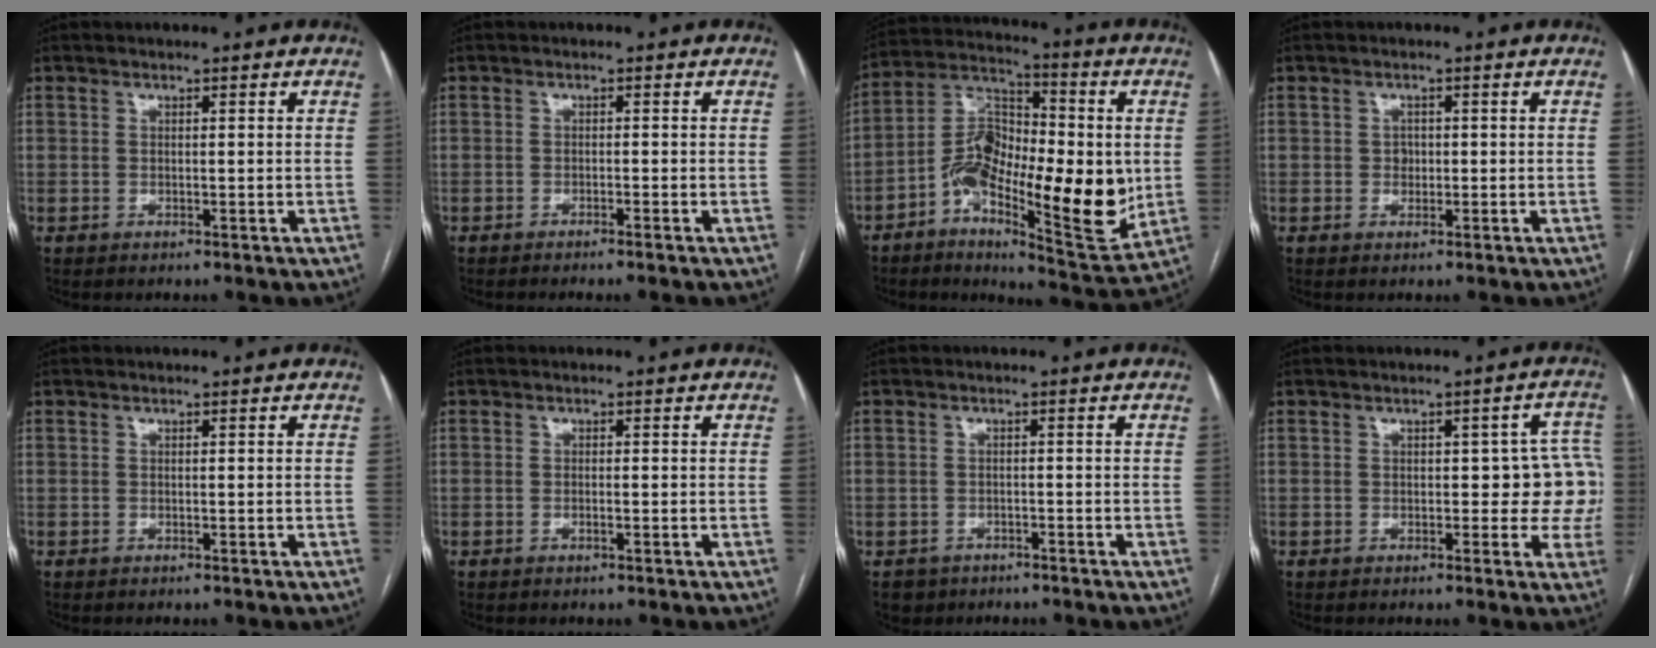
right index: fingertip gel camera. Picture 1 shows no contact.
{"total": 2.0, "force": [-1.6, -0.4, 1.1], "torque": [-0.016, 0.003, -0.022]}
{"total": 18.8, "force": [-3.2, 6.9, 17.2], "torque": [-0.302, 0.012, -0.056]}
{"total": 1.4, "force": [-0.1, 1.3, 0.7], "torque": [-0.010, 0.003, 0.001]}
{"total": 0.0}
{"total": 0.6, "force": [-0.2, 0.1, 0.6], "torque": [-0.013, 0.000, -0.002]}
{"total": 3.1, "force": [-2.0, 2.3, 0.1], "torque": [-0.003, 0.006, -0.031]}
{"total": 7.5, "force": [-0.1, 3.7, 6.5], "torque": [-0.049, 0.030, 0.001]}